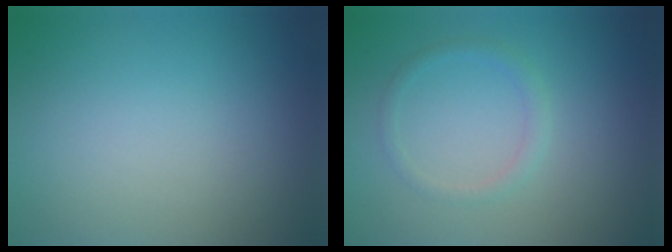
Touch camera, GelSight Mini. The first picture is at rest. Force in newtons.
{"total": 1.3, "press": 1.3, "slide": 0.1}